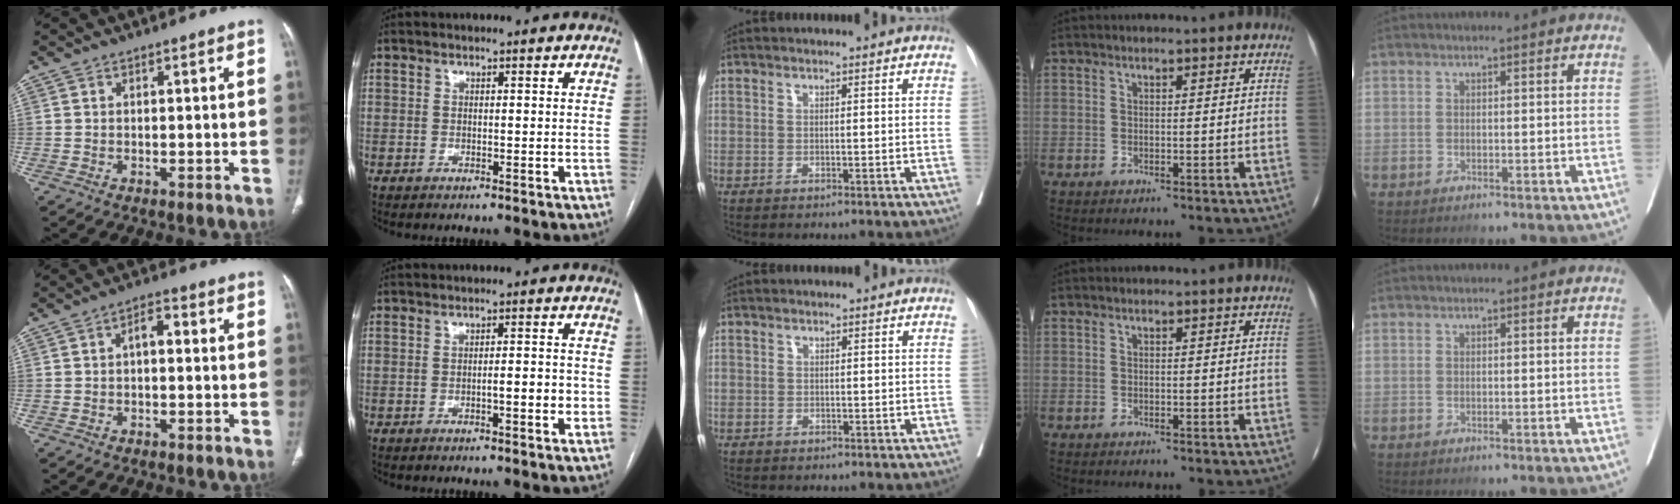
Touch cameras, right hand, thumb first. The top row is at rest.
{"thumb": {"total": 3.4, "force": [0.0, 1.9, 2.8], "torque": [-0.033, 0.014, -0.006]}, "index": {"total": 3.5, "force": [-1.1, 0.6, 3.3], "torque": [-0.047, 0.003, -0.015]}, "middle": {"total": 0.8, "force": [-0.3, 0.7, -0.1], "torque": [0.000, 0.007, -0.009]}}